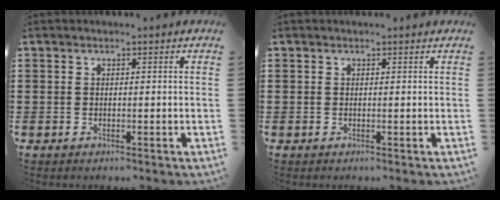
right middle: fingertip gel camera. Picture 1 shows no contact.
{"total": 0.0}